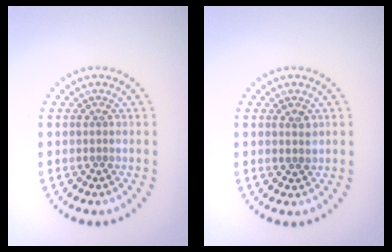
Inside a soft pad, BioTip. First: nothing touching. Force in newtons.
{"total": 1.1, "press": 1.0, "slide": 0.4}